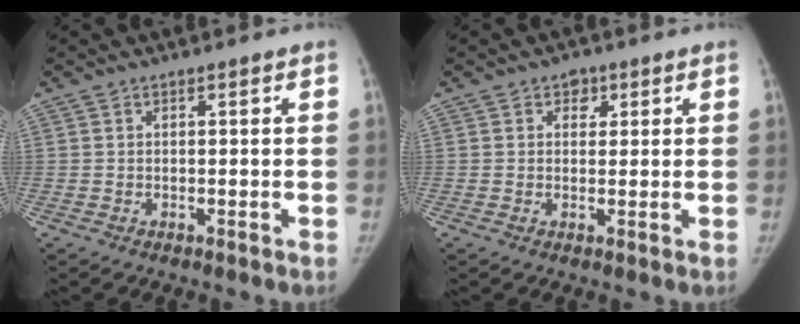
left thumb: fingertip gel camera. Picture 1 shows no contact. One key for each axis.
{"total": 2.7, "fx": 1.3, "fy": 2.1, "fz": 1.1, "tx": 0.007, "ty": -0.003, "tz": 0.013}